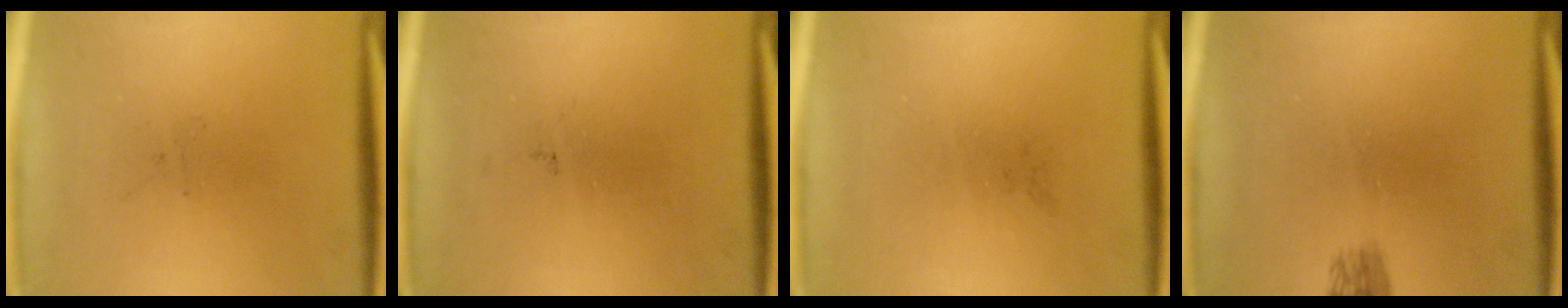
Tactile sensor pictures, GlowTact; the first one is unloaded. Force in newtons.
{"total": 0.0}
{"total": 0.0}
{"total": 1.6}